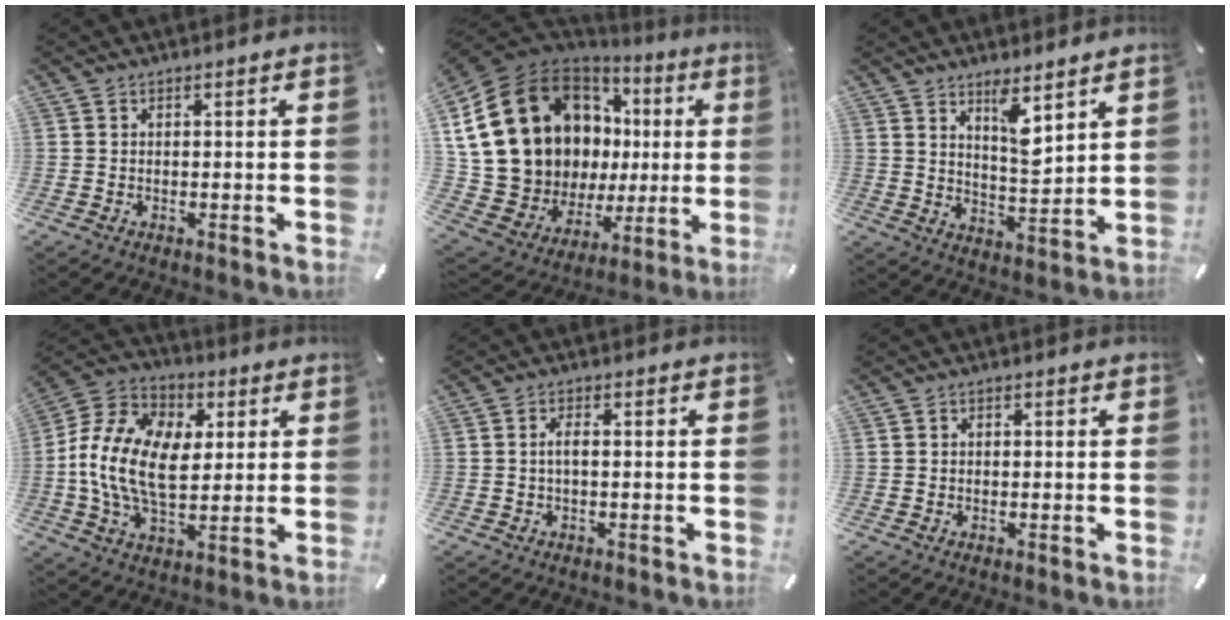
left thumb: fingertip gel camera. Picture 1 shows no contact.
{"total": 25.8, "force": [6.5, 18.4, 16.9], "torque": [-0.334, -0.061, 0.153]}
{"total": 7.4, "force": [5.4, 2.1, 4.6], "torque": [-0.067, -0.044, 0.090]}
{"total": 16.8, "force": [0.7, 11.4, 12.4], "torque": [-0.264, 0.008, 0.014]}
{"total": 2.3, "force": [-0.2, 0.7, 2.1], "torque": [-0.040, 0.003, -0.006]}
{"total": 0.8, "force": [-0.2, 0.7, 0.2], "torque": [-0.003, 0.005, -0.005]}